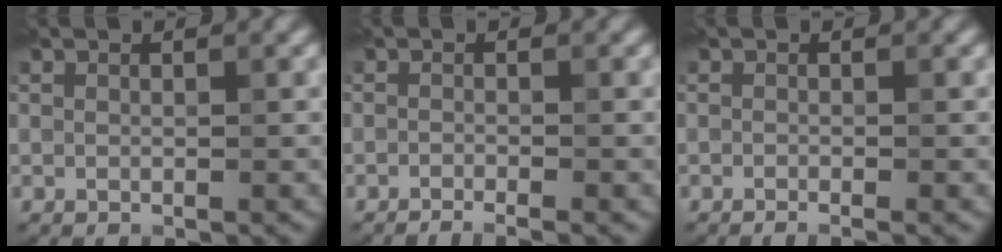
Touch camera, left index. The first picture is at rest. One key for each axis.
{"total": 1.4, "fx": -1.0, "fy": 0.2, "fz": 0.9, "tx": -0.010, "ty": -0.006, "tz": -0.021}
{"total": 0.8, "fx": -0.5, "fy": 0.1, "fz": 0.5, "tx": -0.008, "ty": -0.006, "tz": -0.010}